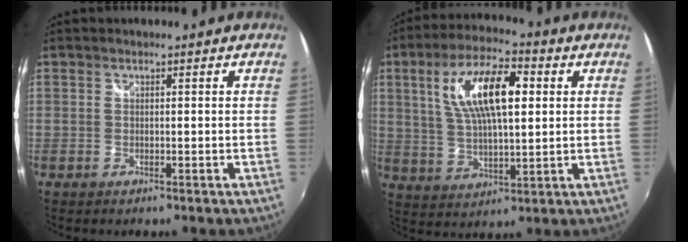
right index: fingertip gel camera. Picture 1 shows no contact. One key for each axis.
{"total": 14.4, "fx": 3.9, "fy": 5.4, "fz": 12.8, "tx": -0.237, "ty": 0.017, "tz": 0.072}